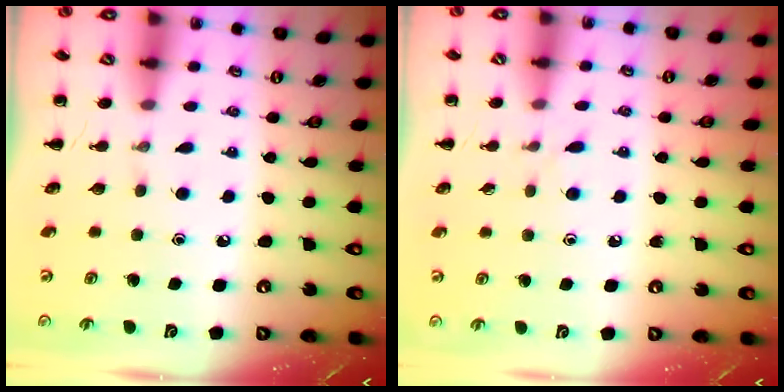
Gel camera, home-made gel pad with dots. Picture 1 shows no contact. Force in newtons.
{"total": 4.9, "press": 4.5, "slide": 1.8}